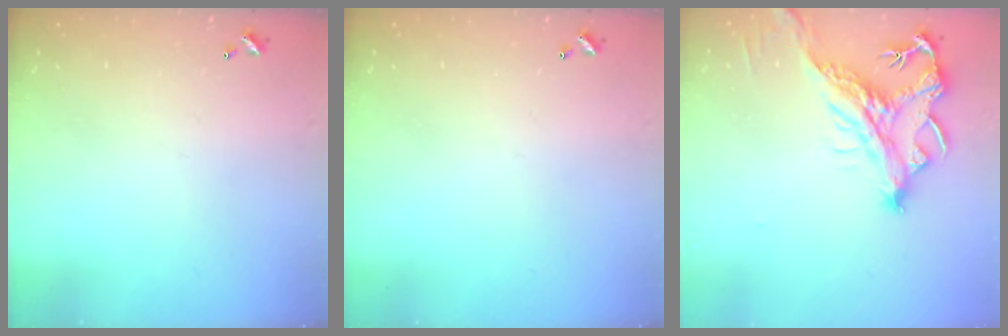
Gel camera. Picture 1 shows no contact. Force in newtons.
{"total": 0.0}
{"total": 3.2, "press": 3.0, "slide": 1.3}